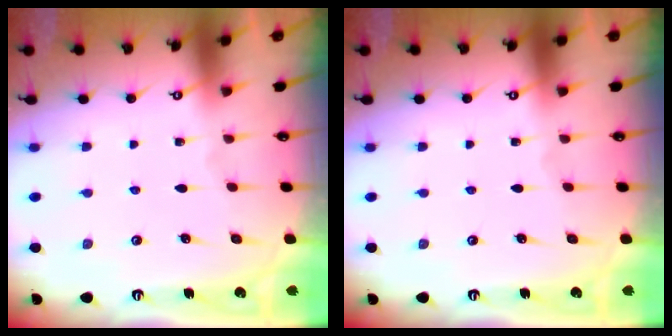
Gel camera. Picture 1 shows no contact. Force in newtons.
{"total": 0.0}